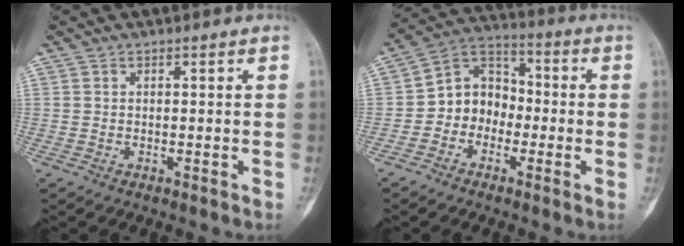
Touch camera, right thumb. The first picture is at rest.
{"total": 9.5, "force": [-2.1, 7.9, 4.8], "torque": [-0.040, 0.045, -0.055]}